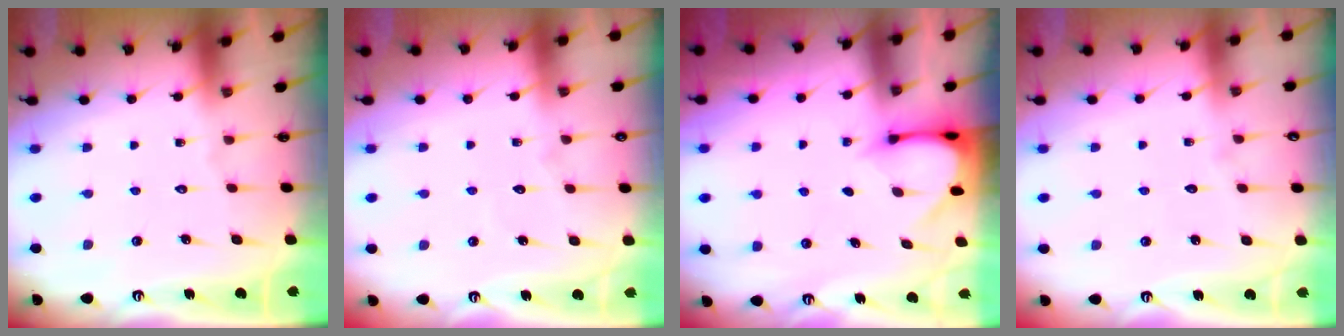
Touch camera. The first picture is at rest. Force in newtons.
{"total": 3.0, "press": 3.0, "slide": 0.3}
{"total": 3.2, "press": 3.2, "slide": 0.3}
{"total": 2.1, "press": 2.1, "slide": 0.2}